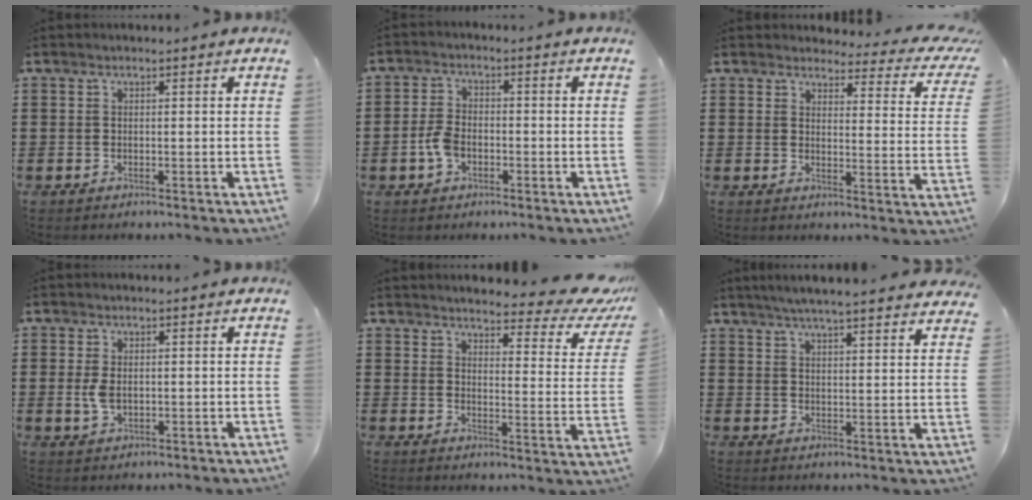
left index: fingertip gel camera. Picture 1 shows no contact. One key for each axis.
{"total": 4.3, "fx": -1.4, "fy": 2.6, "fz": 3.1, "tx": -0.083, "ty": -0.002, "tz": -0.031}
{"total": 3.9, "fx": 3.5, "fy": 0.8, "fz": 1.5, "tx": -0.033, "ty": -0.027, "tz": 0.055}
{"total": 3.1, "fx": 0.0, "fy": 1.8, "fz": 2.5, "tx": -0.073, "ty": -0.004, "tz": -0.008}
{"total": 5.1, "fx": 4.6, "fy": 0.7, "fz": 2.2, "tx": -0.043, "ty": -0.040, "tz": 0.071}
{"total": 4.8, "fx": 4.5, "fy": -0.4, "fz": 1.6, "tx": -0.045, "ty": -0.019, "tz": 0.080}